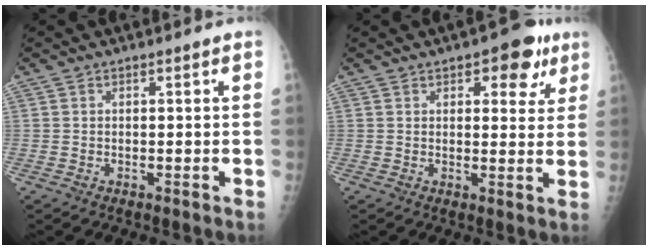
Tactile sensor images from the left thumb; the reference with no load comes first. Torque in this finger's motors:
{"motor_torque": [0.05, 0.25, -0.27, -0.23, 0.09]}